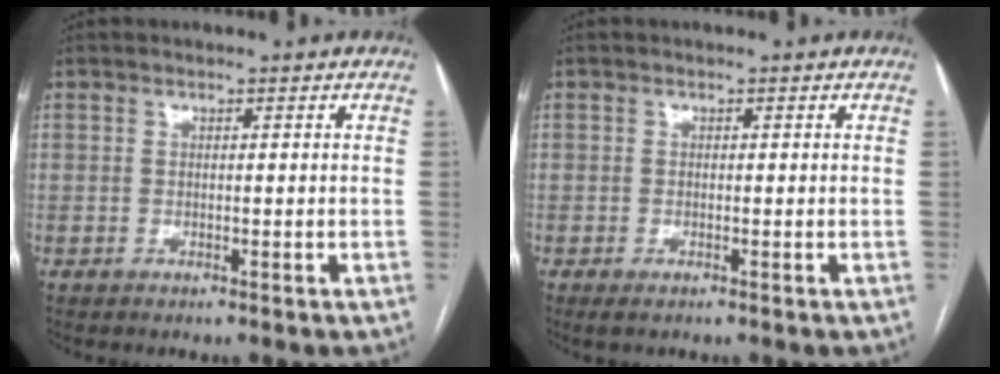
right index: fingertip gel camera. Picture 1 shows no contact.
{"total": 1.2, "force": [-0.7, 0.3, 0.9], "torque": [-0.013, -0.002, -0.010]}